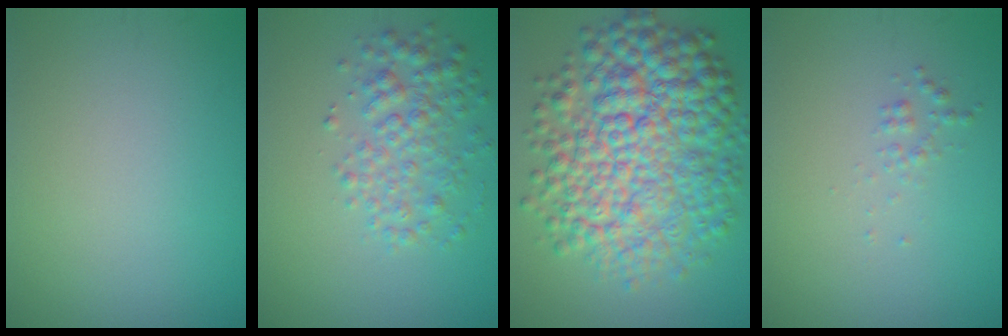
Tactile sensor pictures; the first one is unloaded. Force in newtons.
{"total": 3.4, "press": 3.4, "slide": 0.0}
{"total": 11.2, "press": 11.2, "slide": 0.2}
{"total": 0.7, "press": 0.7, "slide": 0.0}